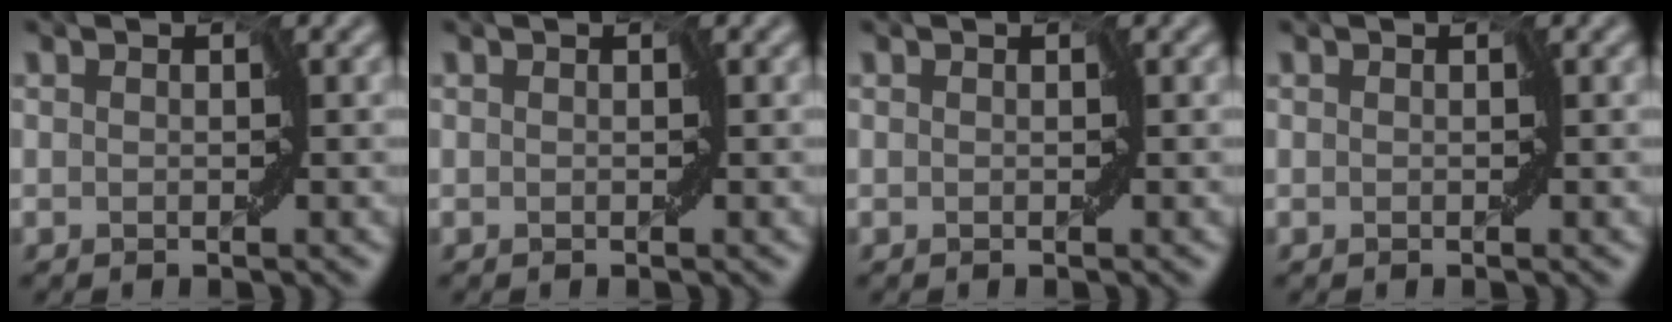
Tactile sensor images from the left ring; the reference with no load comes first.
{"total": 0.0}
{"total": 0.0}
{"total": 0.0}